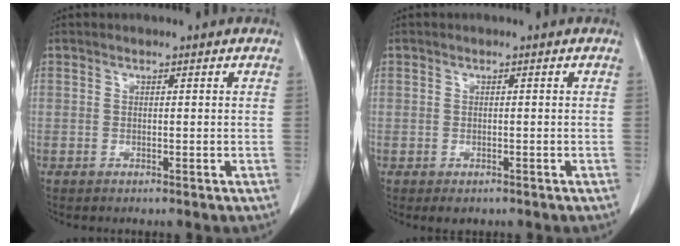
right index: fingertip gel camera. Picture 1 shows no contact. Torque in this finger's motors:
{"motor_torque": [-1.05, 0.18, -0.53, -0.16]}